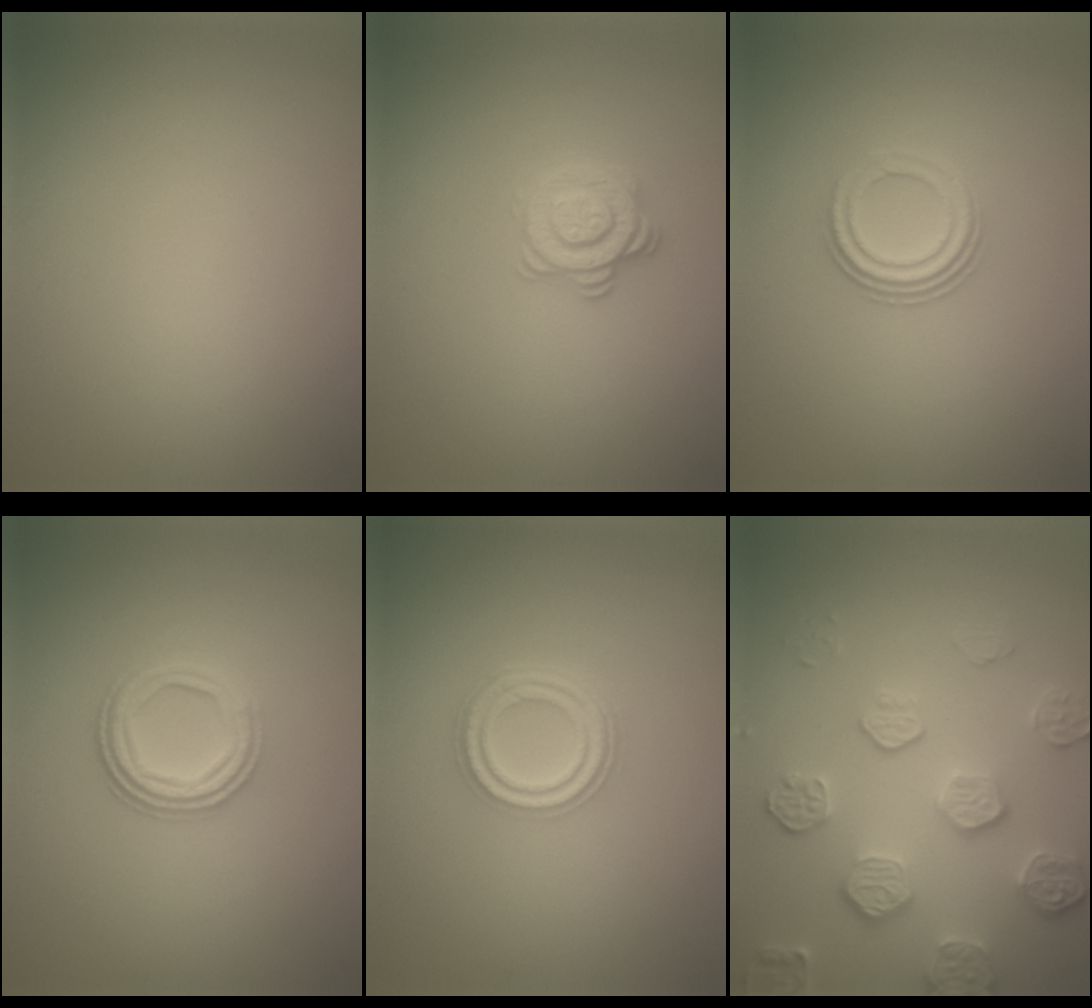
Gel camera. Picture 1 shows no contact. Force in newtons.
{"total": 2.8, "press": 2.5, "slide": 1.2}
{"total": 3.0, "press": 2.1, "slide": 2.1}
{"total": 3.6, "press": 3.0, "slide": 2.0}
{"total": 4.0, "press": 3.1, "slide": 2.5}
{"total": 4.7, "press": 3.9, "slide": 2.6}